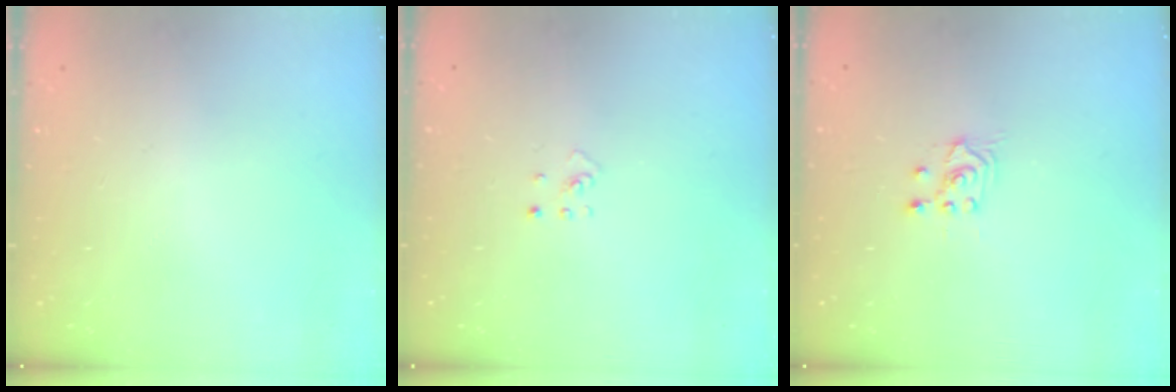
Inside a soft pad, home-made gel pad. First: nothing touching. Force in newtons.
{"total": 2.0, "press": 2.0, "slide": 0.3}
{"total": 2.5, "press": 2.4, "slide": 0.7}